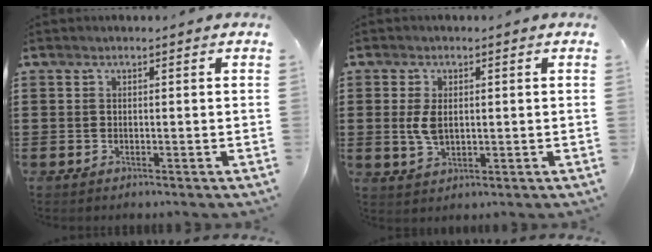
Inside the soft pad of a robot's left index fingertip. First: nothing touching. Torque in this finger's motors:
{"motor_torque": [0.86, 0.17, 0.51, 0.11]}